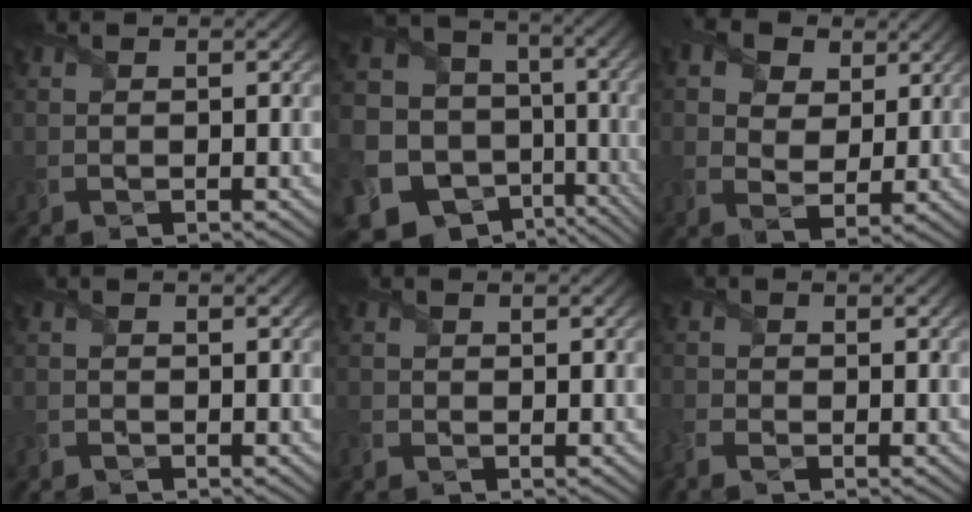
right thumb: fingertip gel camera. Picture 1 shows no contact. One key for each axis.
{"total": 19.9, "fx": -7.5, "fy": 16.6, "fz": 8.0, "tx": -0.221, "ty": -0.024, "tz": -0.100}
{"total": 8.7, "fx": 4.5, "fy": 5.9, "fz": 4.6, "tx": -0.137, "ty": 0.012, "tz": 0.078}
{"total": 1.0, "fx": -1.0, "fy": 0.1, "fz": 0.0, "tx": 0.000, "ty": -0.004, "tz": -0.021}
{"total": 1.0, "fx": -0.8, "fy": 0.5, "fz": 0.4, "tx": -0.011, "ty": -0.006, "tz": -0.015}
{"total": 3.1, "fx": -2.2, "fy": 1.5, "fz": 1.7, "tx": -0.048, "ty": -0.009, "tz": -0.054}